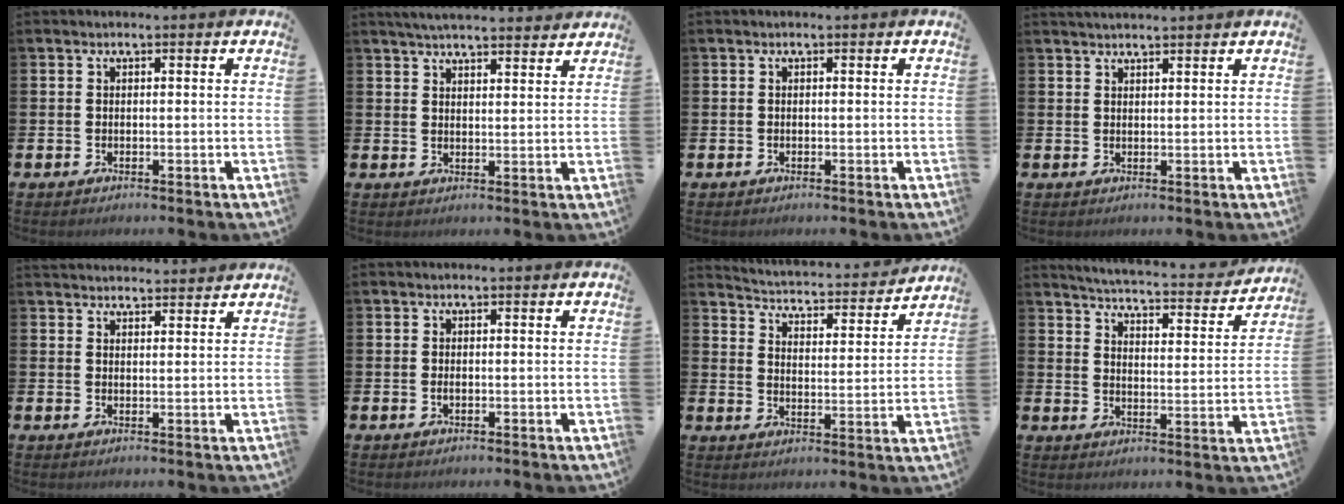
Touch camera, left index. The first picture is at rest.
{"total": 4.3, "force": [4.2, 0.4, 0.9], "torque": [-0.022, -0.018, 0.076]}
{"total": 0.0}
{"total": 1.4, "force": [1.4, -0.1, 0.2], "torque": [-0.002, -0.005, 0.026]}
{"total": 2.6, "force": [2.6, 0.3, -0.2], "torque": [0.000, -0.013, 0.047]}
{"total": 0.5, "force": [0.0, 0.2, 0.5], "torque": [-0.015, 0.003, 0.000]}
{"total": 3.9, "force": [3.8, 0.6, 0.5], "torque": [-0.033, -0.038, 0.058]}
{"total": 4.5, "force": [4.4, 0.3, 1.0], "torque": [-0.034, -0.040, 0.067]}